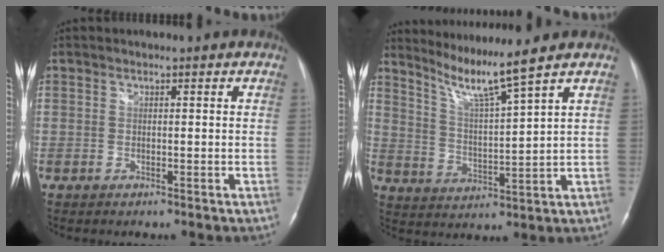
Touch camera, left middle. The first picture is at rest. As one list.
[{"total": 7.3, "force": [6.1, -2.3, 3.4], "torque": [-0.068, -0.020, 0.117]}]